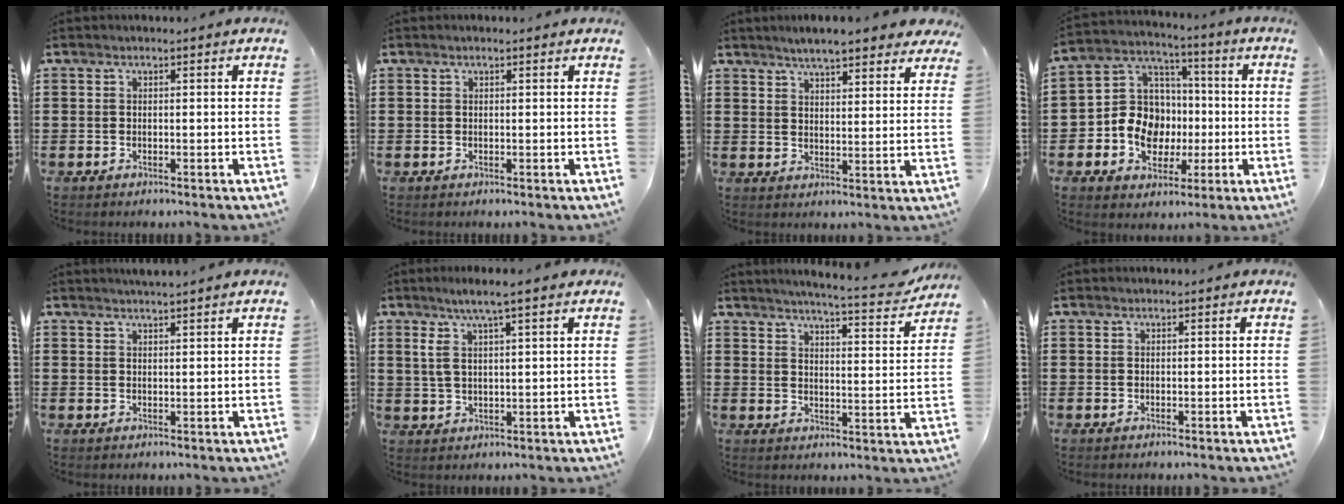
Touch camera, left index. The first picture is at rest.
{"total": 0.0}
{"total": 5.7, "force": [5.2, 0.6, 2.2], "torque": [-0.060, -0.012, 0.094]}
{"total": 9.9, "force": [-1.5, 9.0, 3.9], "torque": [-0.115, 0.008, -0.028]}
{"total": 1.6, "force": [1.5, -0.2, 0.3], "torque": [-0.009, 0.002, 0.030]}
{"total": 6.0, "force": [3.4, 1.1, 4.8], "torque": [-0.099, 0.001, 0.058]}
{"total": 5.5, "force": [5.1, -0.4, 2.0], "torque": [-0.051, -0.033, 0.083]}
{"total": 0.0}